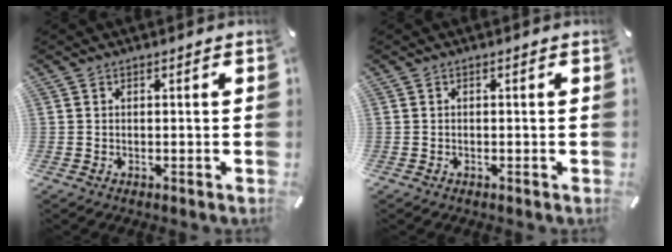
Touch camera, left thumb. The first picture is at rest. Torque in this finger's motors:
{"motor_torque": [-0.01, 0.00, 0.00, 0.00, 0.00]}